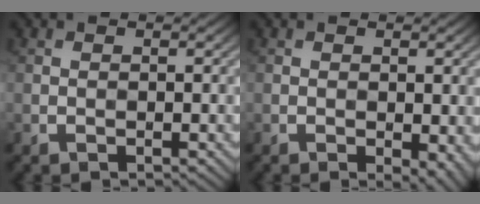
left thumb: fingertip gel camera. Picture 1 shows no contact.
{"total": 2.9, "force": [-1.0, 1.4, 2.3], "torque": [-0.029, -0.009, -0.011]}